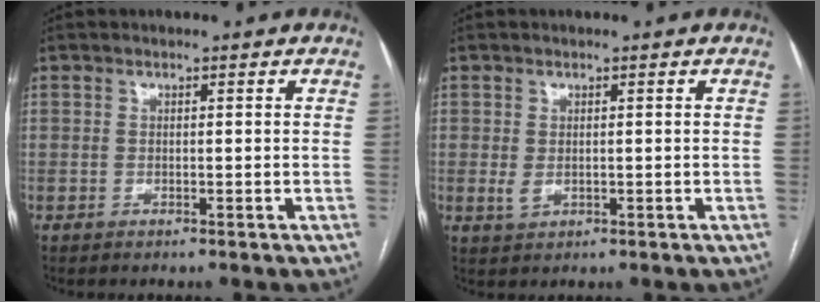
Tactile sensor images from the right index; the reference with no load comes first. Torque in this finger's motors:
{"motor_torque": [0.08, 0.02, 0.00, 0.01]}